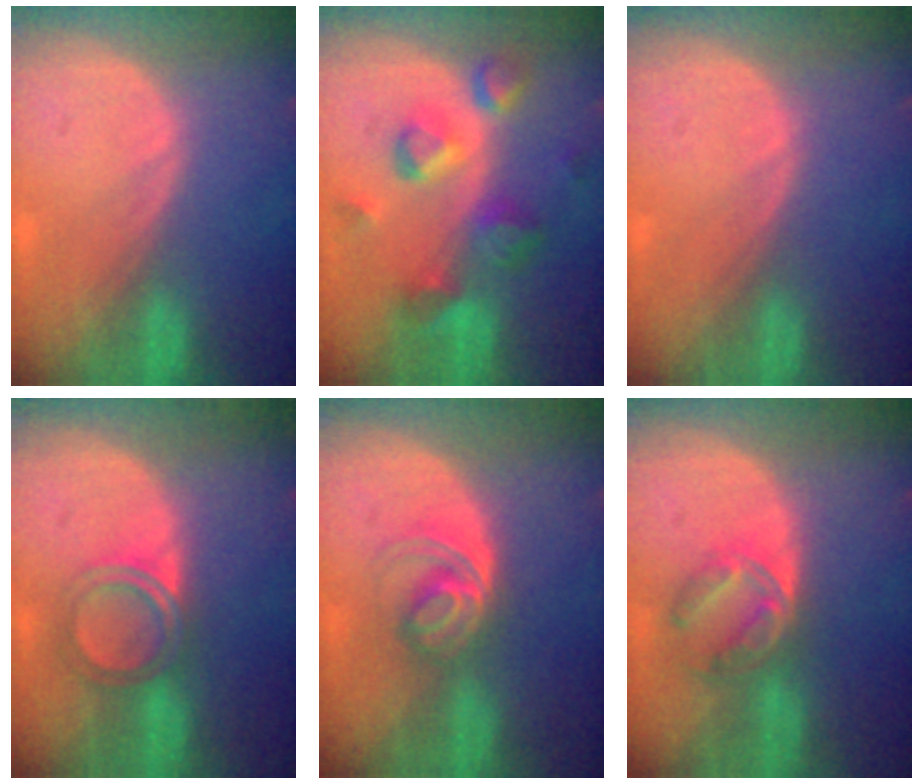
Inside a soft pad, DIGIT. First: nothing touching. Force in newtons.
{"total": 9.4, "press": 8.2, "slide": 4.6}
{"total": 0.0}
{"total": 4.8, "press": 4.6, "slide": 1.4}
{"total": 6.0, "press": 5.2, "slide": 3.1}
{"total": 6.4, "press": 5.8, "slide": 2.8}